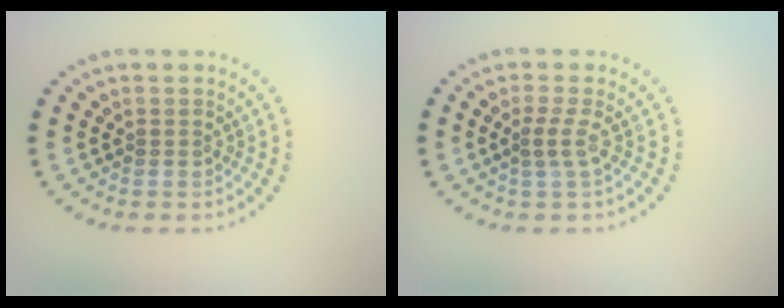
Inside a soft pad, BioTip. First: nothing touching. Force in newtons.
{"total": 1.4, "press": 1.0, "slide": 1.1}